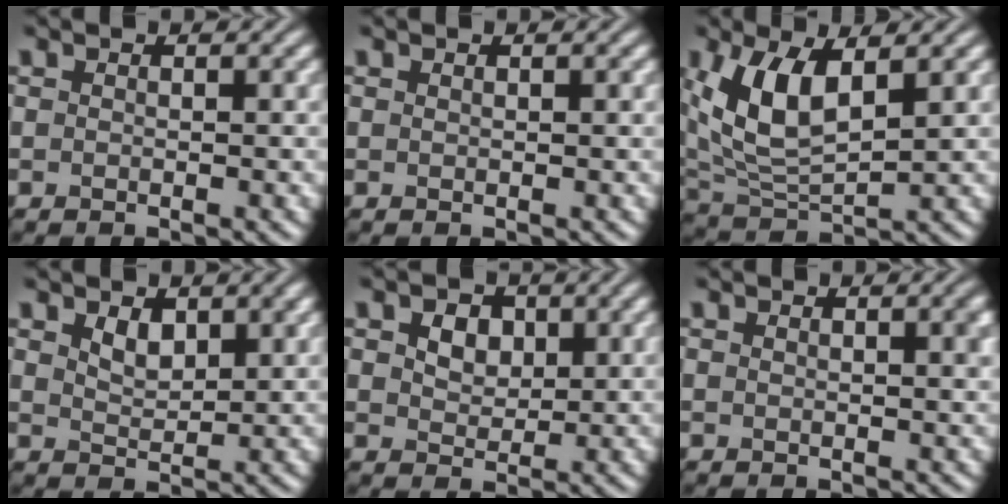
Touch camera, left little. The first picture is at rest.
{"total": 0.0}
{"total": 7.4, "force": [2.2, 3.5, 6.1], "torque": [-0.142, 0.000, 0.045]}
{"total": 2.1, "force": [1.3, 1.1, 1.3], "torque": [-0.027, -0.004, 0.028]}
{"total": 2.9, "force": [1.2, 2.0, 1.7], "torque": [-0.034, 0.002, 0.010]}
{"total": 1.3, "force": [0.6, 0.3, 1.1], "torque": [-0.013, 0.001, 0.010]}